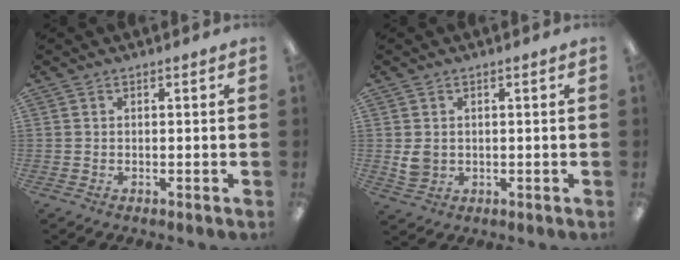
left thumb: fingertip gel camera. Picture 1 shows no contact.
{"total": 3.5, "force": [0.7, 3.0, 1.8], "torque": [-0.018, -0.003, 0.012]}